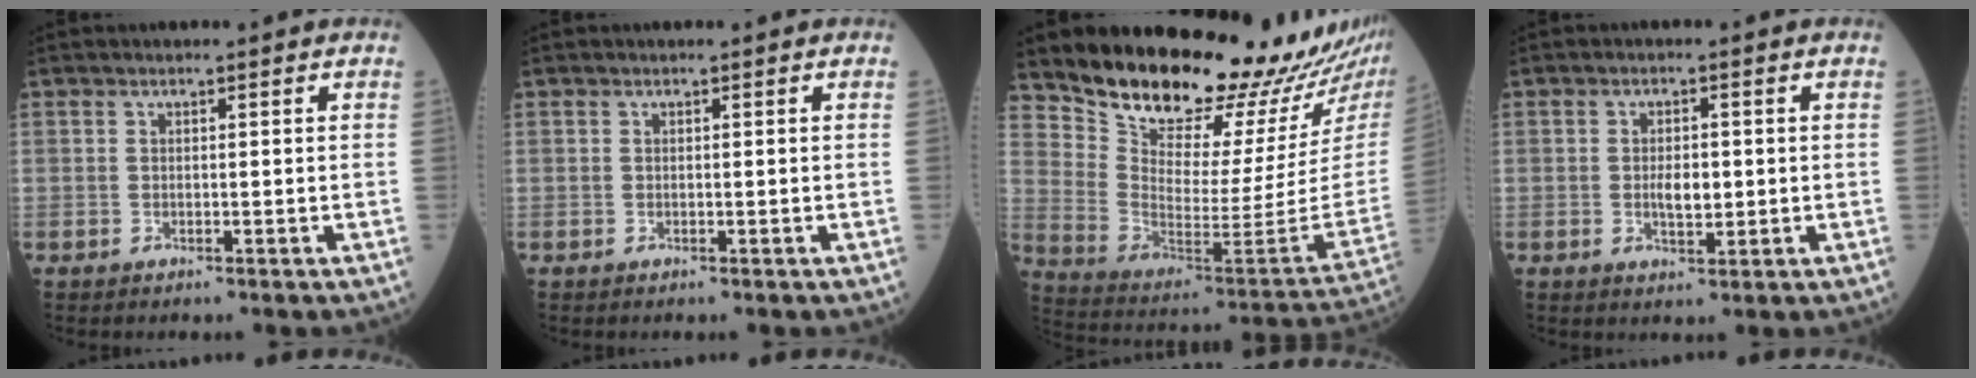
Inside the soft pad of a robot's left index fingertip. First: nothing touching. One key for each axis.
{"total": 0.0}
{"total": 23.1, "fx": 21.2, "fy": 2.1, "fz": 8.9, "tx": -0.162, "ty": -0.121, "tz": 0.312}
{"total": 3.3, "fx": -0.1, "fy": 1.4, "fz": 2.9, "tx": -0.053, "ty": 0.000, "tz": 0.000}